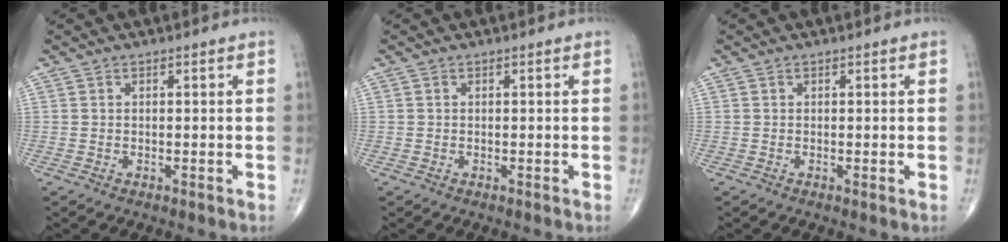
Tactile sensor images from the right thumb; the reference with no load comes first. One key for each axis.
{"total": 0.0}
{"total": 0.0}